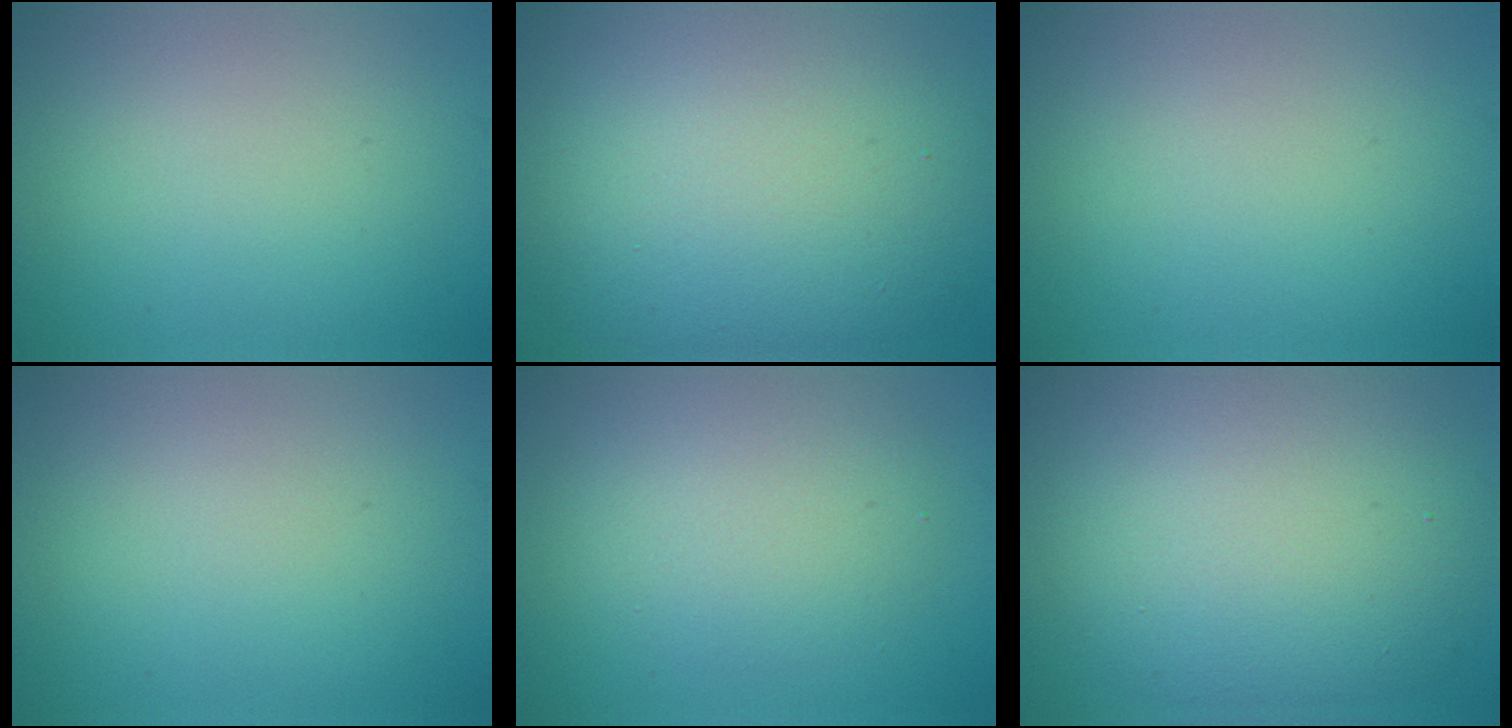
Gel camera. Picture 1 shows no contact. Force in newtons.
{"total": 16.0, "press": 16.0, "slide": 1.3}
{"total": 0.0}
{"total": 0.0}
{"total": 4.2, "press": 4.2, "slide": 0.4}
{"total": 12.0, "press": 12.0, "slide": 0.6}